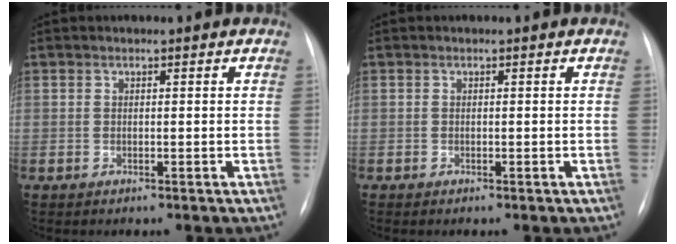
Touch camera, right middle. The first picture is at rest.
{"total": 0.0}